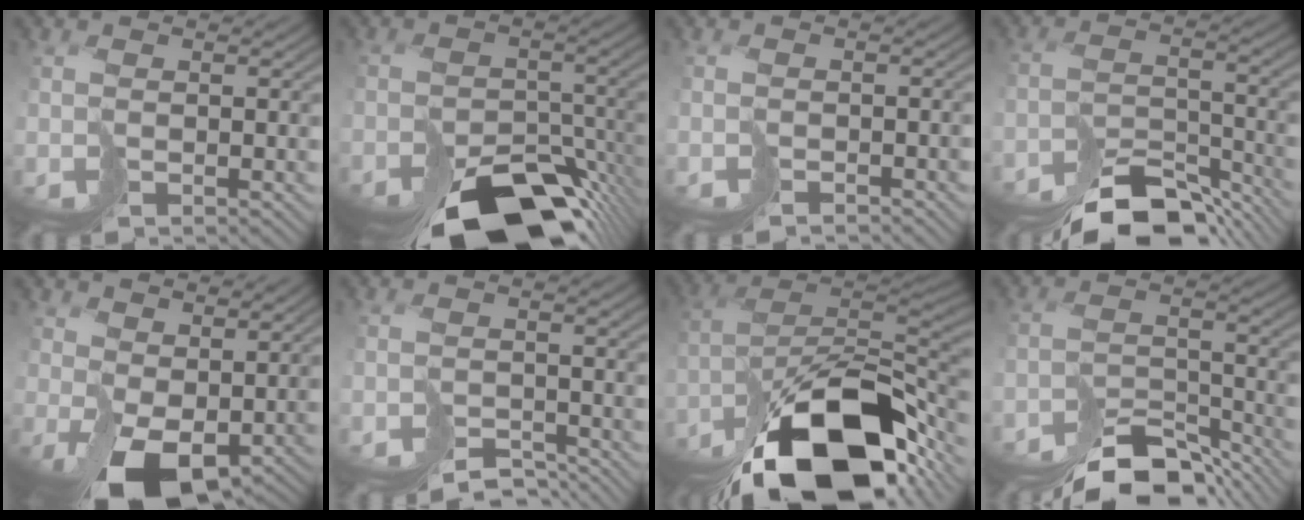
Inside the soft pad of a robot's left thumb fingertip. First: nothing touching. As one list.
[{"total": 14.4, "force": [-11.4, 6.4, 6.0], "torque": [-0.093, -0.037, -0.140]}, {"total": 2.1, "force": [-2.1, 0.4, 0.3], "torque": [0.008, -0.001, -0.038]}, {"total": 10.9, "force": [-9.9, 2.9, 3.7], "torque": [-0.041, -0.002, -0.145]}, {"total": 8.0, "force": [1.1, 4.5, 6.5], "torque": [-0.128, -0.012, 0.028]}, {"total": 4.4, "force": [-4.4, 0.8, 0.3], "torque": [0.008, -0.009, -0.067]}, {"total": 18.6, "force": [-12.6, 7.3, 11.6], "torque": [-0.200, -0.028, -0.189]}, {"total": 10.8, "force": [-9.8, 2.7, 3.4], "torque": [-0.037, -0.001, -0.144]}]